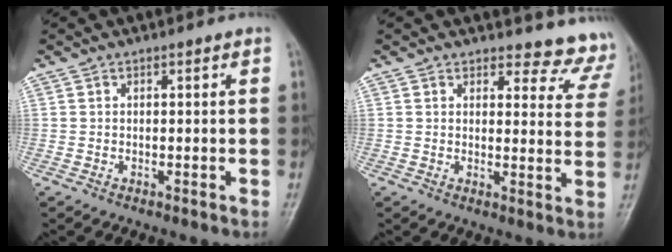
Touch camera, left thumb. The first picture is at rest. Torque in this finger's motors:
{"motor_torque": [0.32, 0.04, -0.09, -0.25, 0.00]}